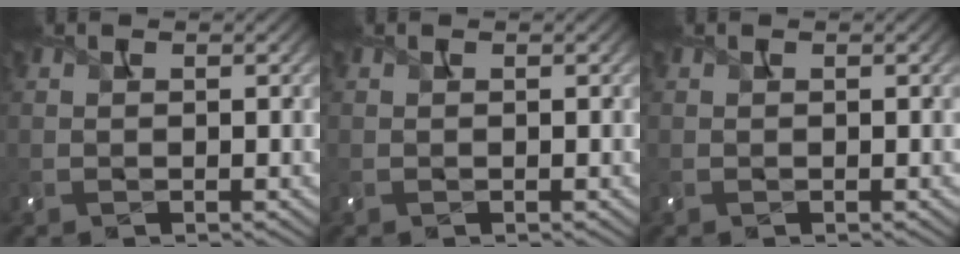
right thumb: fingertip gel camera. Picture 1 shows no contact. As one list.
[{"total": 0.0}, {"total": 0.0}]